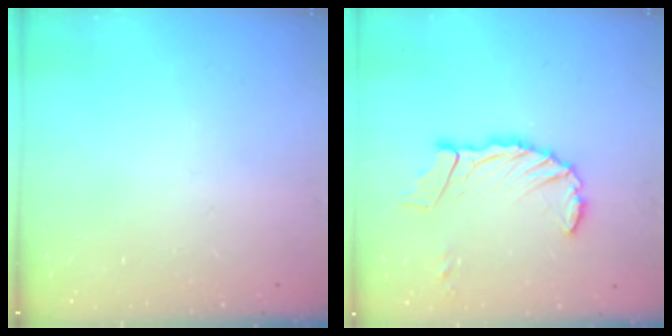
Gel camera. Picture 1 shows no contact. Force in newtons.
{"total": 10.7, "press": 10.6, "slide": 1.3}